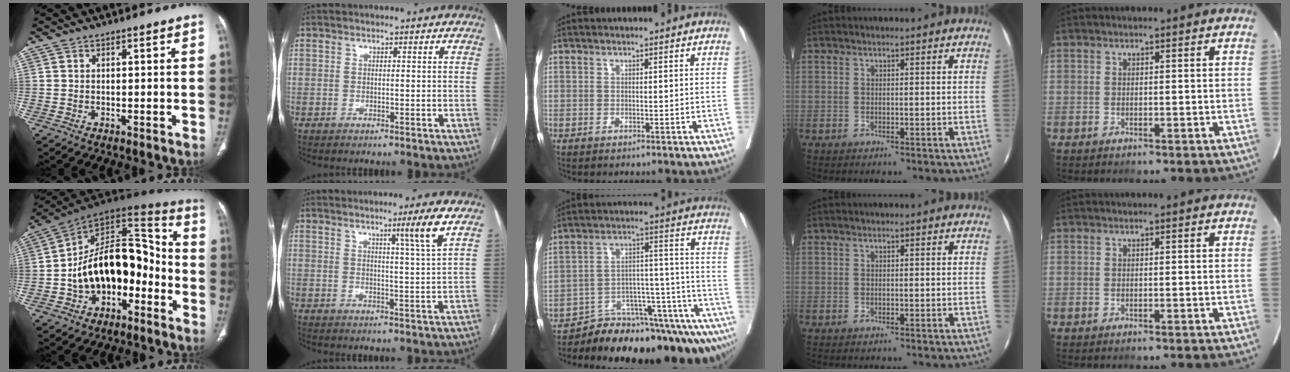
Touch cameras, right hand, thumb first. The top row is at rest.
{"thumb": {"total": 20.0, "force": [-5.4, 12.7, 14.5], "torque": [-0.193, 0.081, -0.084]}, "index": {"total": 4.7, "force": [2.6, -1.6, 3.6], "torque": [-0.057, -0.015, 0.047]}, "middle": {"total": 20.3, "force": [-17.8, 4.0, 9.0], "torque": [-0.054, 0.048, -0.252]}}